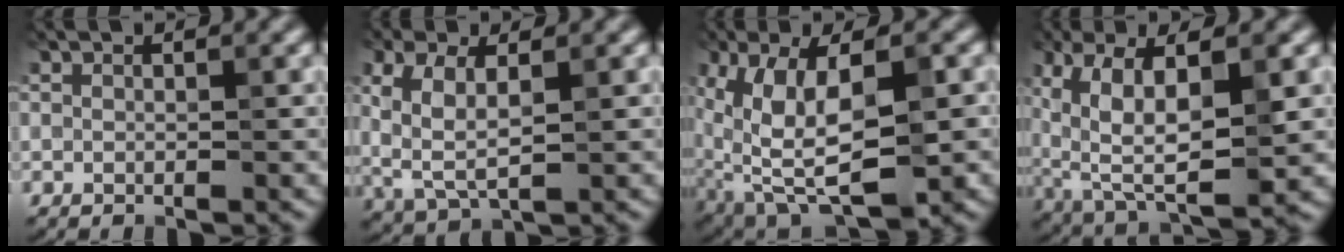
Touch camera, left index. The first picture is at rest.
{"total": 4.1, "force": [0.5, 1.9, 3.6], "torque": [-0.094, -0.005, 0.023]}
{"total": 10.9, "force": [-0.6, 5.5, 9.4], "torque": [-0.181, -0.015, 0.009]}
{"total": 10.2, "force": [1.5, 4.3, 9.1], "torque": [-0.176, -0.001, 0.034]}